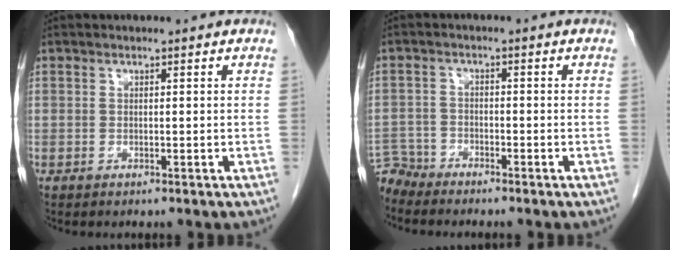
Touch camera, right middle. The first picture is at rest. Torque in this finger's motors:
{"motor_torque": [-0.12, -0.35, -0.11, -0.10]}